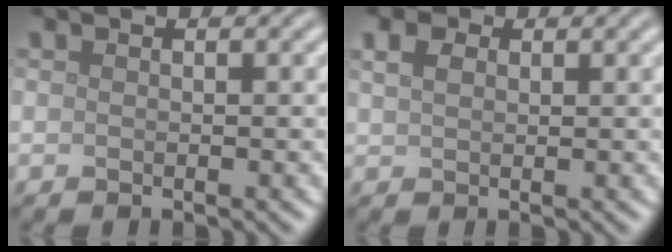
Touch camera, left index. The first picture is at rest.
{"total": 2.0, "force": [1.0, 1.3, 1.2], "torque": [-0.027, 0.006, 0.017]}